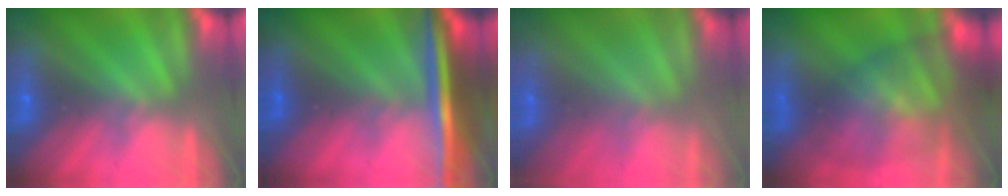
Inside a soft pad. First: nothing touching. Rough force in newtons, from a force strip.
{"total": 7.4}
{"total": 2.2}
{"total": 7.9}